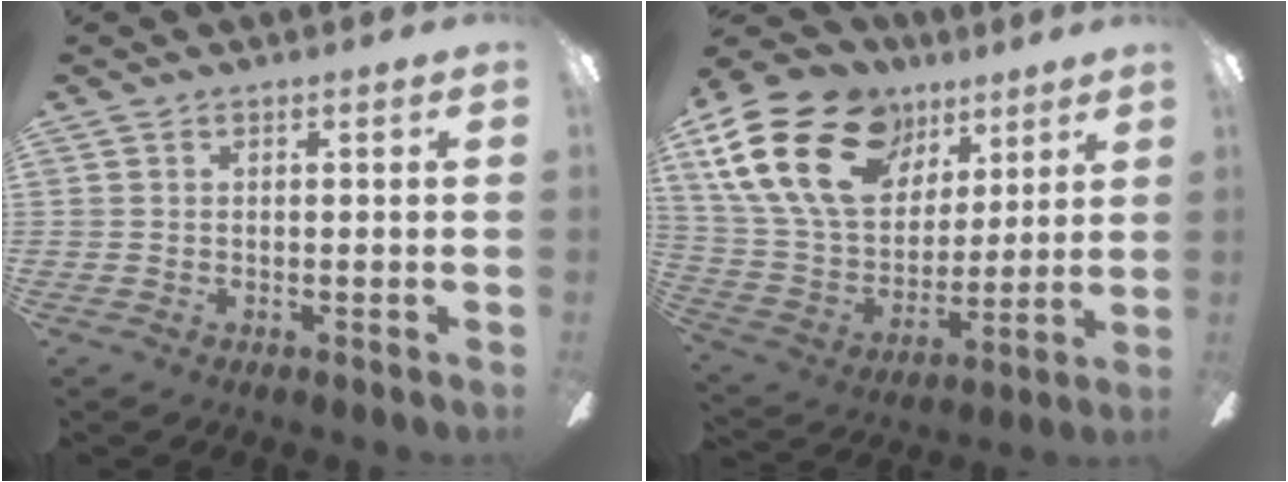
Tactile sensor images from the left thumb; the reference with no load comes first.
{"total": 24.2, "force": [11.9, 15.9, 13.8], "torque": [-0.284, -0.043, 0.220]}